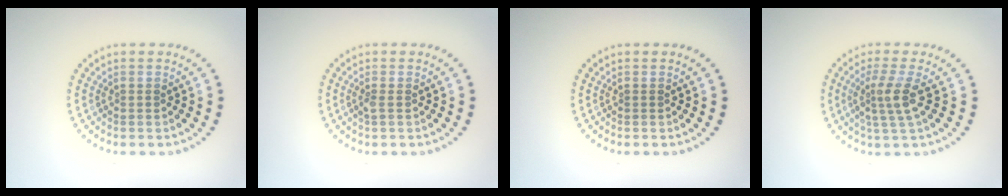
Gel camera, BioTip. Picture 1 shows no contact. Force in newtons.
{"total": 0.7, "press": 0.6, "slide": 0.3}
{"total": 0.0}
{"total": 3.0, "press": 2.3, "slide": 1.9}